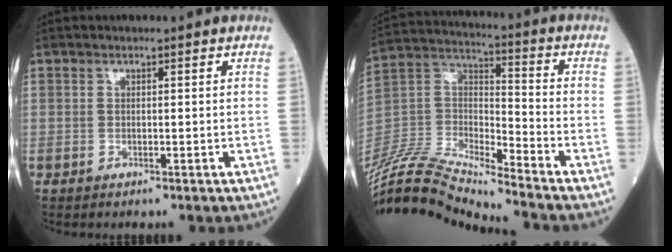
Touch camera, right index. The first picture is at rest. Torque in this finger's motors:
{"motor_torque": [0.12, -0.09, 0.23, 0.12]}